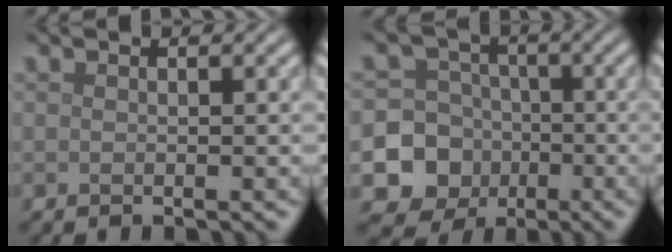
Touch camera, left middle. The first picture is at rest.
{"total": 11.7, "force": [-4.0, 10.8, 1.9], "torque": [-0.044, -0.030, -0.083]}